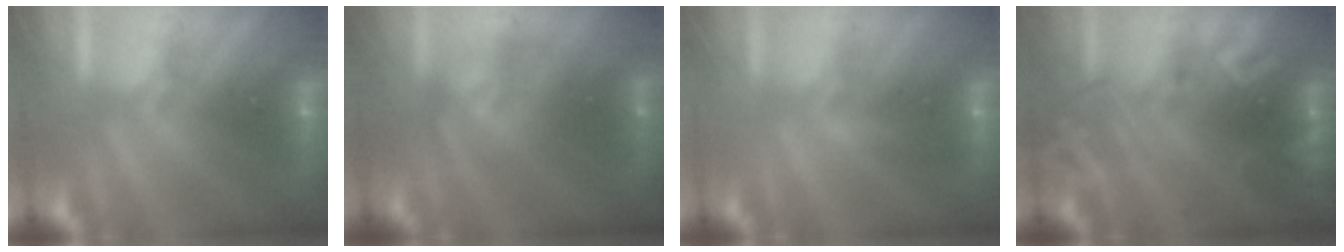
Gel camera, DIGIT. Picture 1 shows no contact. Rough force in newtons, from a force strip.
{"total": 2.1}
{"total": 2.8}
{"total": 2.4}